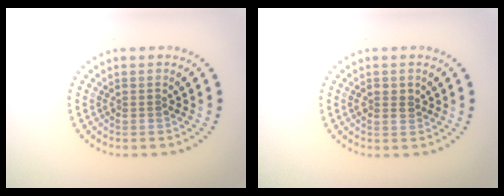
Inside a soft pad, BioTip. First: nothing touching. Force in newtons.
{"total": 1.5, "press": 1.5, "slide": 0.1}